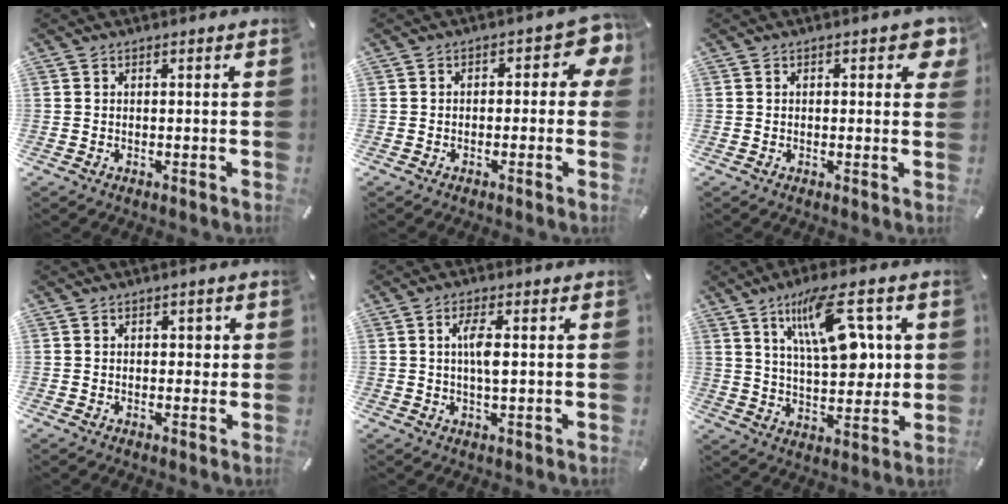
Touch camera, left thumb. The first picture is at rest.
{"total": 5.6, "force": [0.3, 3.2, 4.5], "torque": [-0.054, 0.000, -0.003]}
{"total": 3.6, "force": [1.1, 1.7, 2.9], "torque": [-0.037, -0.002, 0.013]}
{"total": 1.8, "force": [0.2, 1.2, 1.2], "torque": [-0.008, 0.001, -0.003]}
{"total": 5.0, "force": [0.7, 1.3, 4.8], "torque": [-0.101, -0.002, 0.006]}
{"total": 16.9, "force": [7.2, 7.2, 13.5], "torque": [-0.210, -0.013, 0.117]}